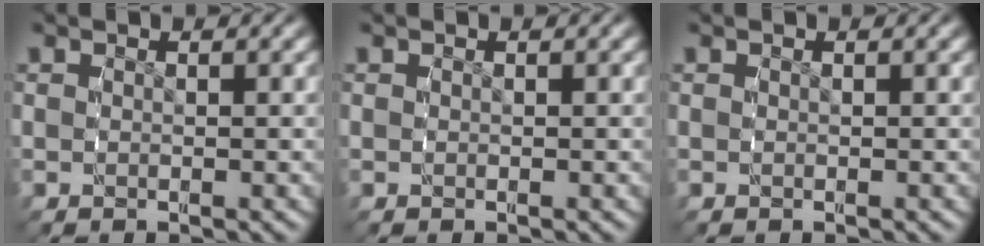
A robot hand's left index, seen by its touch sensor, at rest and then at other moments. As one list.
[{"total": 0.0}, {"total": 0.0}]